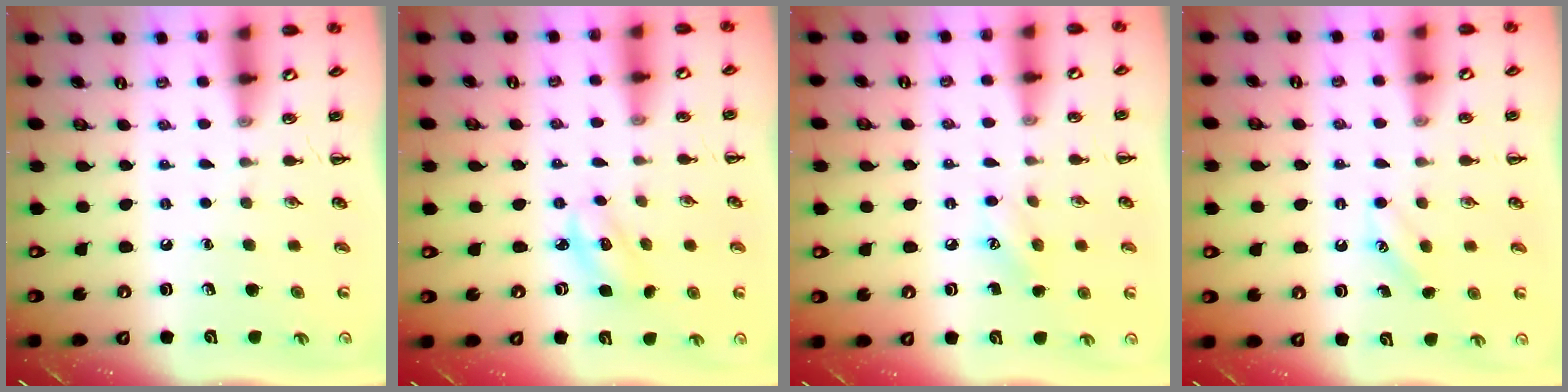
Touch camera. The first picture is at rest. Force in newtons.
{"total": 2.6, "press": 2.5, "slide": 0.5}
{"total": 5.9, "press": 5.7, "slide": 1.3}
{"total": 3.0, "press": 2.9, "slide": 0.7}